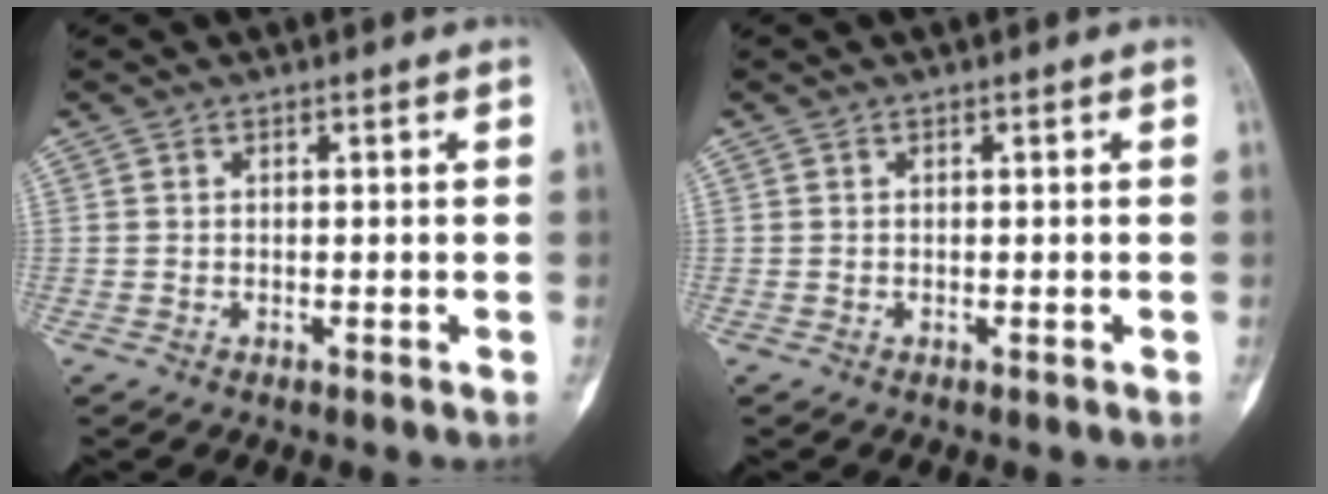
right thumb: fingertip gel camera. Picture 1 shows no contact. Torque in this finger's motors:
{"motor_torque": [0.06, -0.05, -0.01, 0.16, 0.00]}